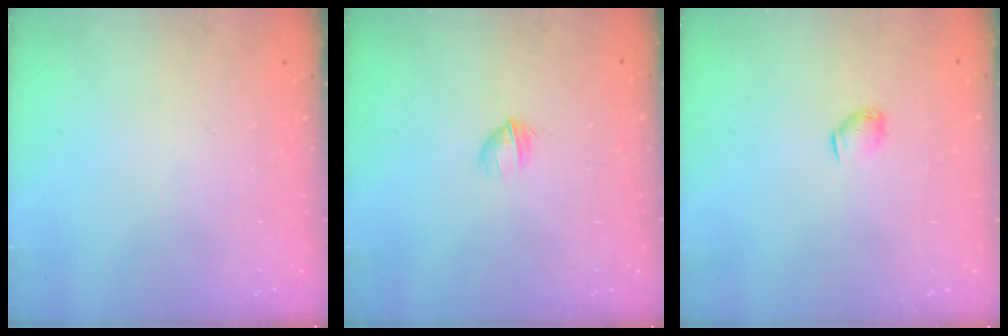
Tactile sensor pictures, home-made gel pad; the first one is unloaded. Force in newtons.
{"total": 2.8, "press": 2.6, "slide": 0.9}
{"total": 3.4, "press": 3.3, "slide": 0.7}